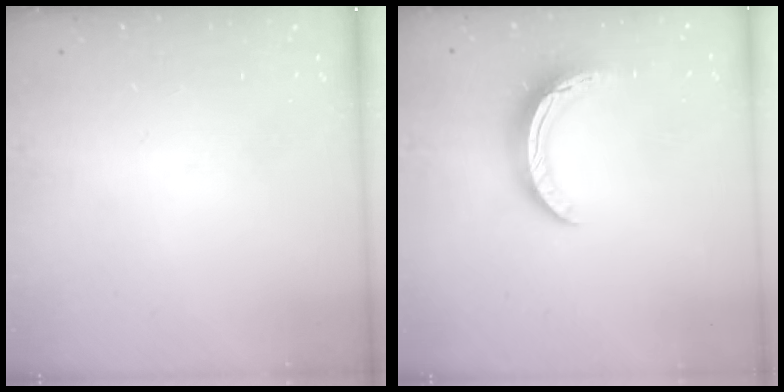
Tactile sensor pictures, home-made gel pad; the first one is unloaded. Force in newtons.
{"total": 10.7, "press": 10.7, "slide": 0.2}